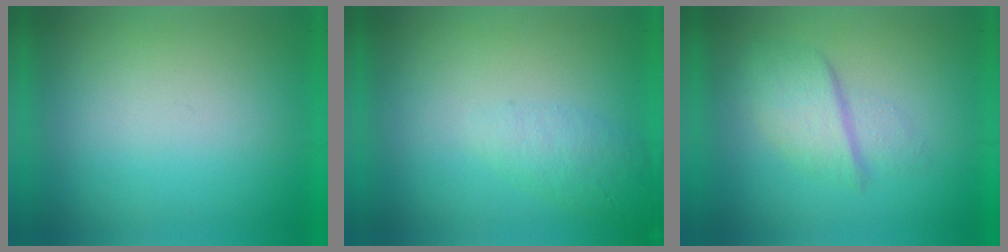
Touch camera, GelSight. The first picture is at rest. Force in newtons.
{"total": 2.0}
{"total": 2.7}